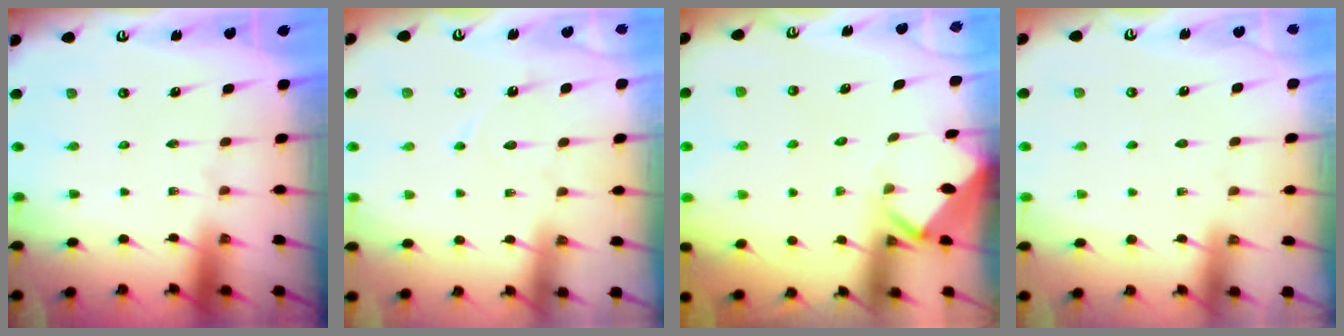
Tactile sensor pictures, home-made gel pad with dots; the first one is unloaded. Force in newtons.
{"total": 4.4, "press": 4.4, "slide": 0.4}
{"total": 3.5, "press": 3.5, "slide": 0.1}
{"total": 2.9, "press": 2.8, "slide": 0.4}